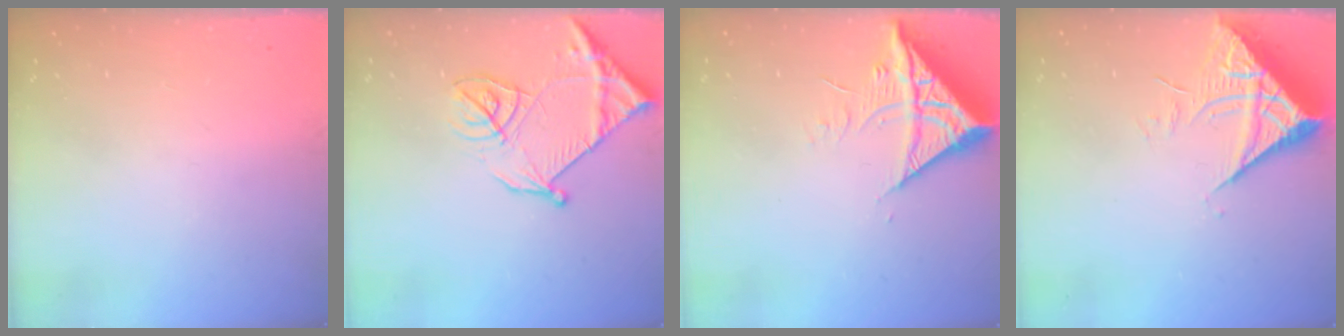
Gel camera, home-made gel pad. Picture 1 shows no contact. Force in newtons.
{"total": 14.4, "press": 14.3, "slide": 1.6}
{"total": 10.4, "press": 10.3, "slide": 1.4}
{"total": 8.0, "press": 8.0, "slide": 0.8}